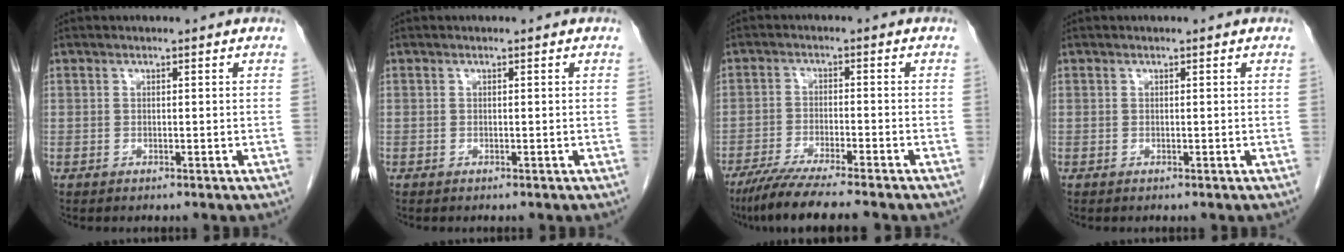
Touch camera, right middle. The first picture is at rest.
{"total": 0.0}
{"total": 9.6, "force": [-7.9, -0.2, 5.4], "torque": [-0.085, -0.028, -0.130]}
{"total": 0.0}